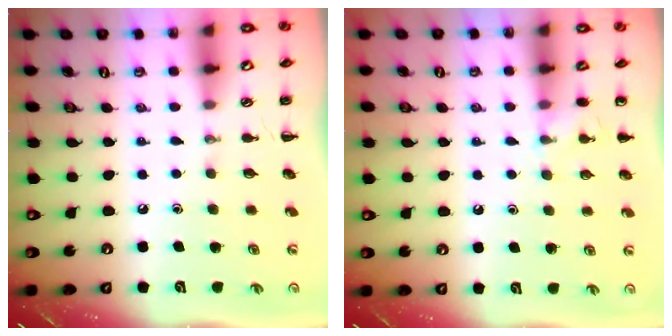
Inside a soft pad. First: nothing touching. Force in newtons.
{"total": 5.0, "press": 4.8, "slide": 1.4}